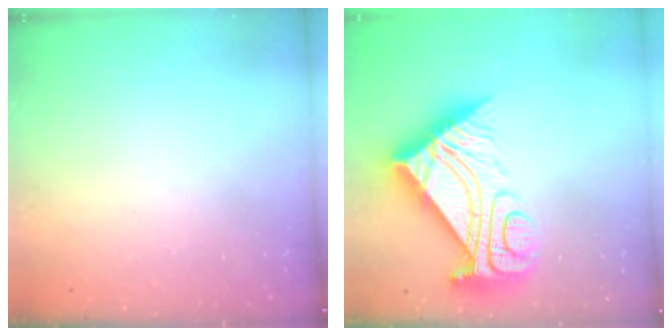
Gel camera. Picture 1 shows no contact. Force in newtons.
{"total": 16.2, "press": 16.1, "slide": 1.5}